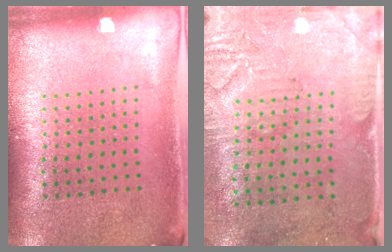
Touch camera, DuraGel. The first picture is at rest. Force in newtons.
{"total": 3.1, "press": 2.5, "slide": 1.7}